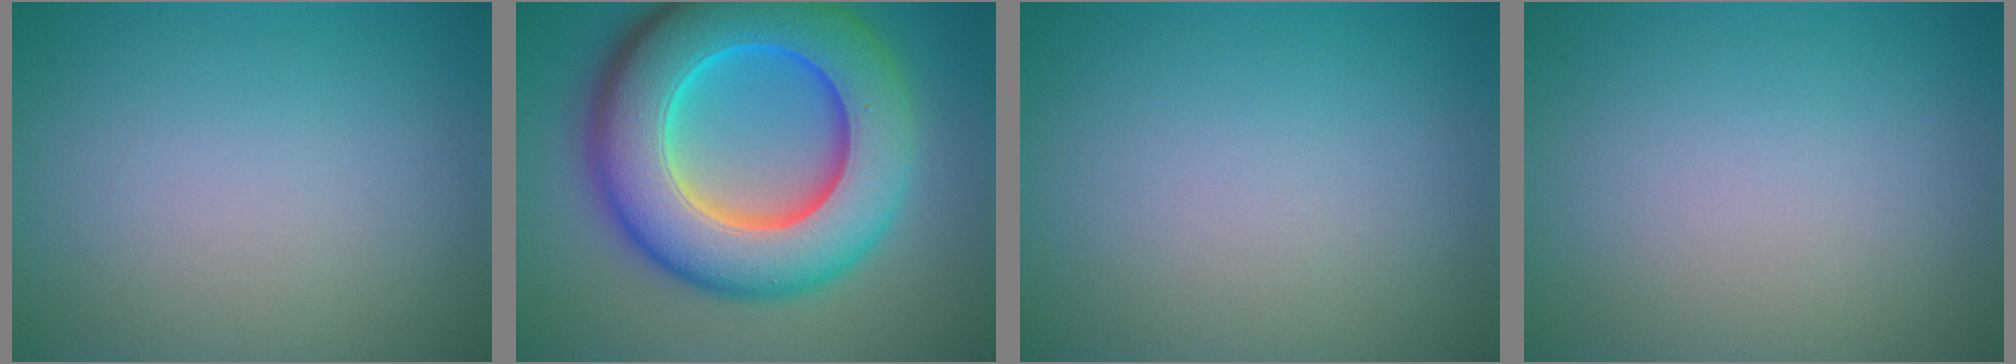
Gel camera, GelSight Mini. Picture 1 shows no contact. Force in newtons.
{"total": 13.9, "press": 13.9, "slide": 0.1}
{"total": 0.0}
{"total": 0.0}